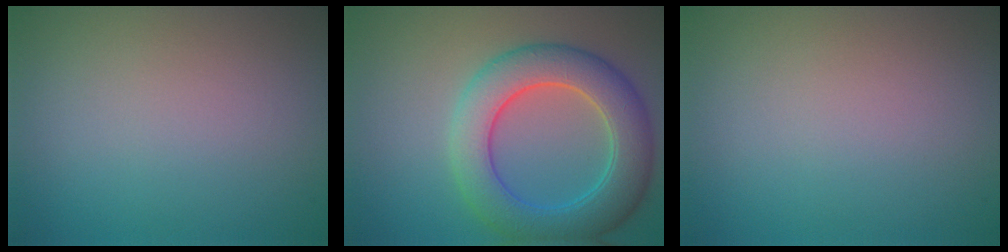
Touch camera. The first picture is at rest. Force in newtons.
{"total": 6.8, "press": 6.8, "slide": 0.3}
{"total": 0.0}